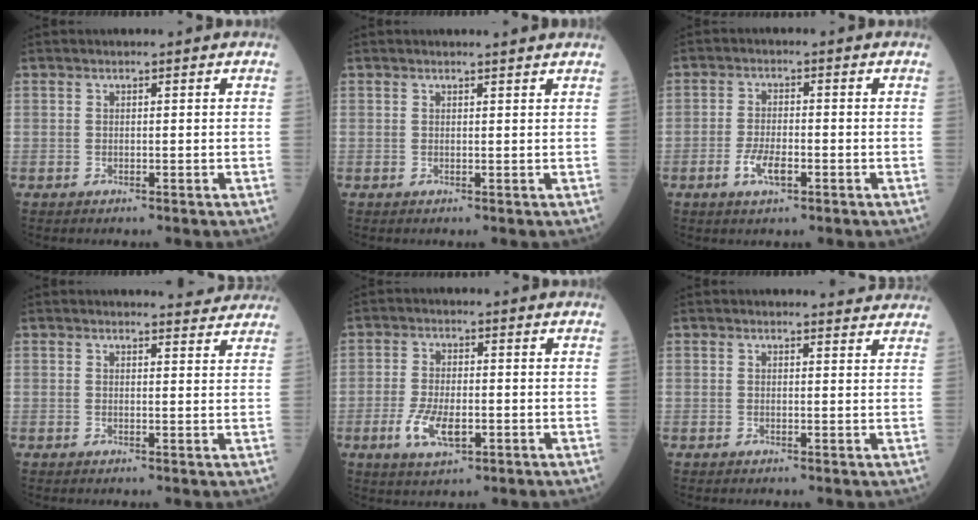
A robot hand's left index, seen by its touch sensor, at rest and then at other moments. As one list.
[{"total": 1.8, "force": [1.7, -0.4, 0.4], "torque": [-0.012, -0.004, 0.019]}, {"total": 4.1, "force": [-1.9, 1.4, 3.4], "torque": [-0.070, 0.000, -0.035]}, {"total": 4.3, "force": [4.2, 0.4, 0.4], "torque": [-0.005, -0.005, 0.036]}, {"total": 6.2, "force": [-2.2, 2.5, 5.2], "torque": [-0.107, -0.006, -0.034]}, {"total": 2.9, "force": [2.9, 0.3, 0.1], "torque": [-0.004, -0.005, 0.022]}]